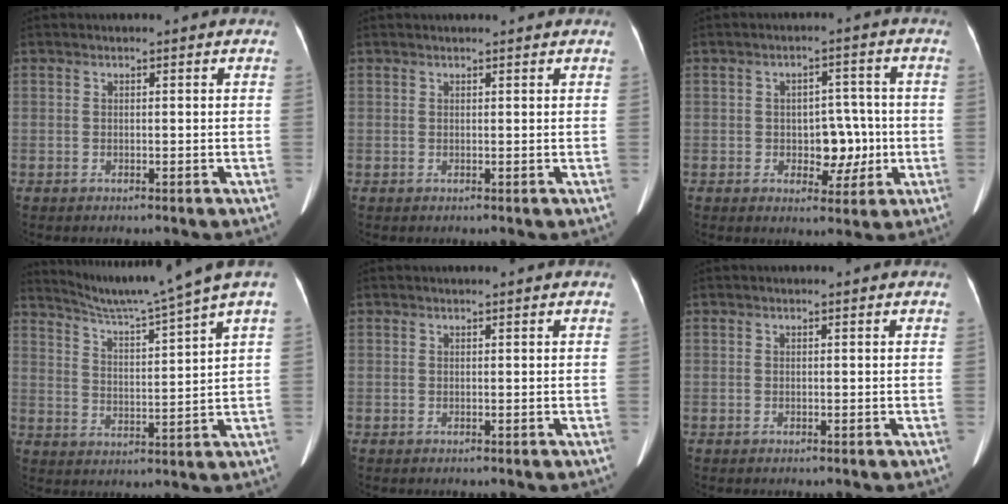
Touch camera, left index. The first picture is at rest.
{"total": 3.3, "force": [3.1, 0.3, 1.0], "torque": [-0.010, 0.025, 0.038]}
{"total": 5.7, "force": [-1.0, 3.6, 4.3], "torque": [-0.056, 0.013, -0.007]}
{"total": 10.9, "force": [9.2, -2.8, 5.1], "torque": [-0.091, -0.019, 0.151]}
{"total": 0.7, "force": [0.7, -0.1, 0.3], "torque": [-0.004, 0.012, 0.013]}
{"total": 0.0}